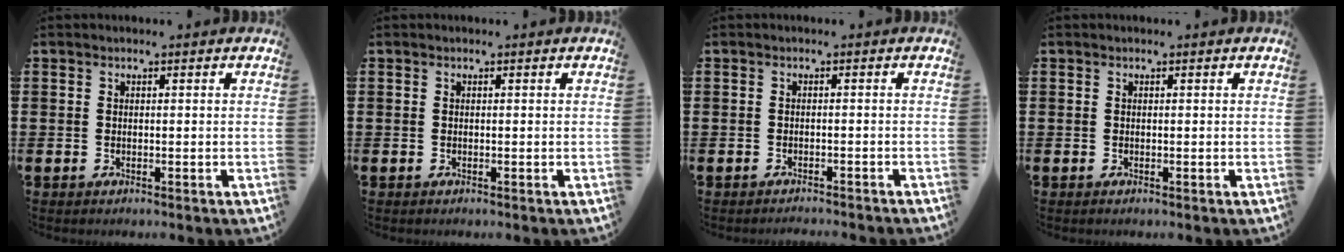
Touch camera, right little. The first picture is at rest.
{"total": 0.0}
{"total": 0.9, "force": [-0.9, -0.2, 0.0], "torque": [-0.001, 0.001, -0.018]}
{"total": 0.0}